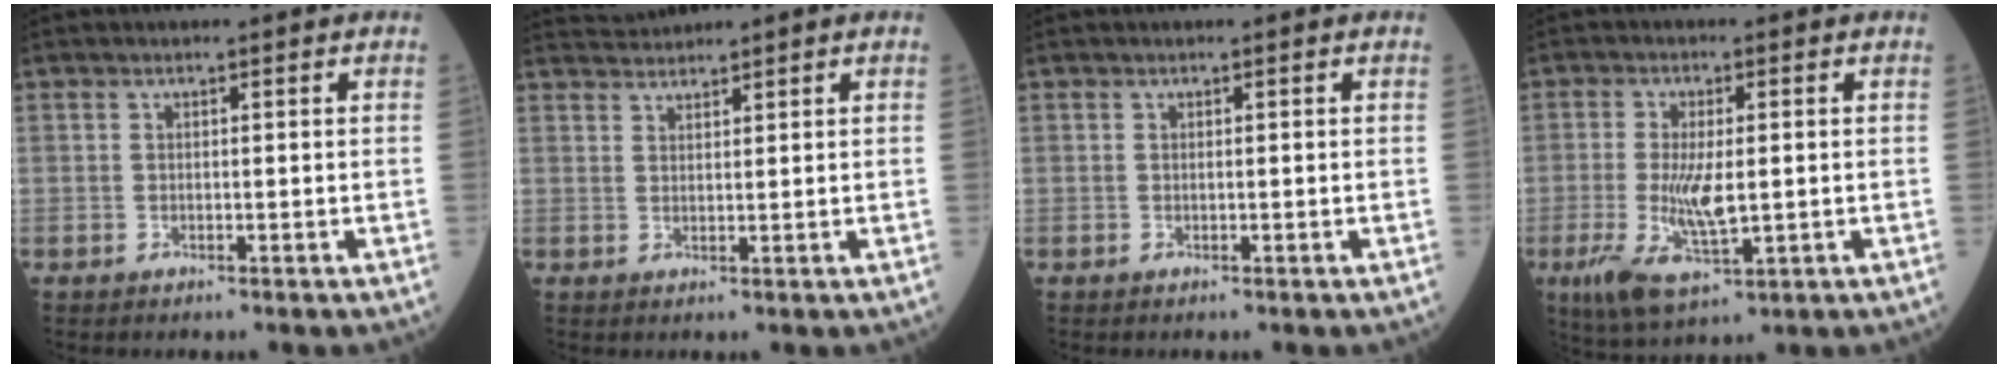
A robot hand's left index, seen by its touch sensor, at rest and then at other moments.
{"total": 2.4, "force": [2.3, -0.6, -0.3], "torque": [-0.004, 0.013, 0.055]}
{"total": 0.0}
{"total": 7.9, "force": [-1.3, 2.4, 7.4], "torque": [-0.157, -0.017, -0.017]}